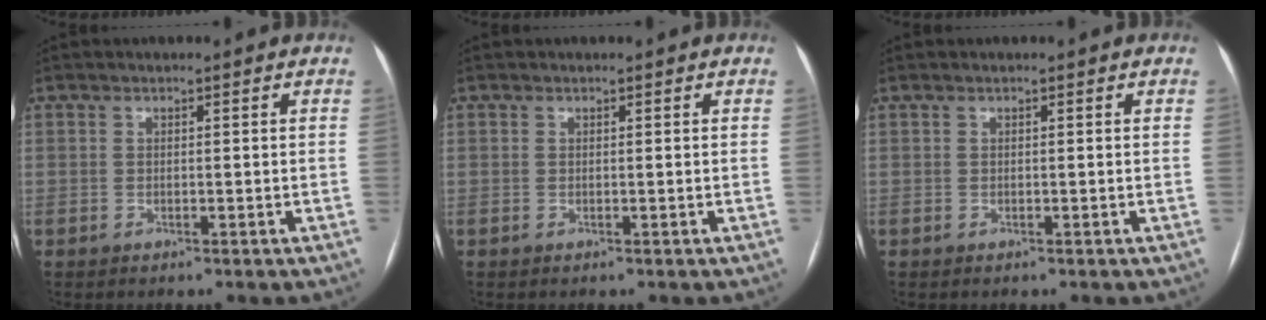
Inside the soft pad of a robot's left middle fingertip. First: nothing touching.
{"total": 1.8, "force": [-0.7, -1.4, -0.9], "torque": [0.011, -0.011, -0.009]}
{"total": 0.0}